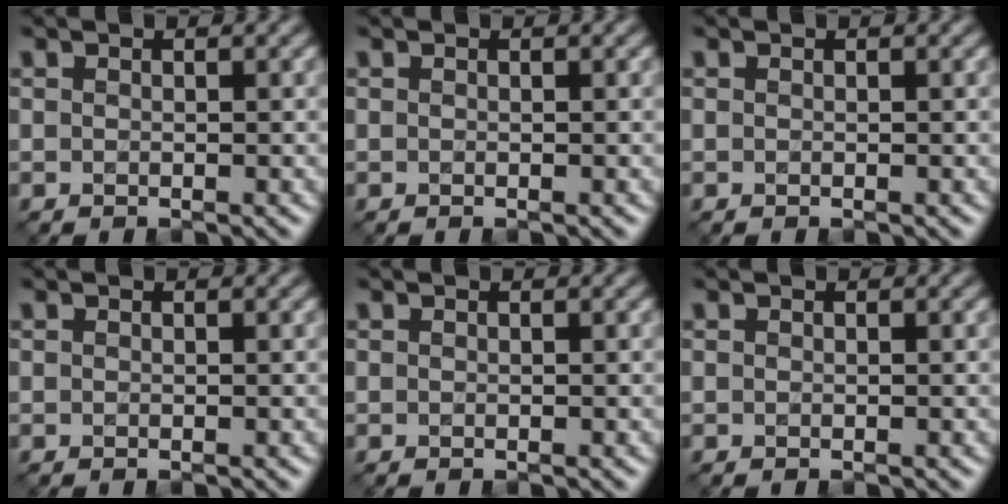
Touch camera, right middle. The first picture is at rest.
{"total": 0.0}
{"total": 0.0}
{"total": 0.0}
{"total": 0.0}
{"total": 0.0}